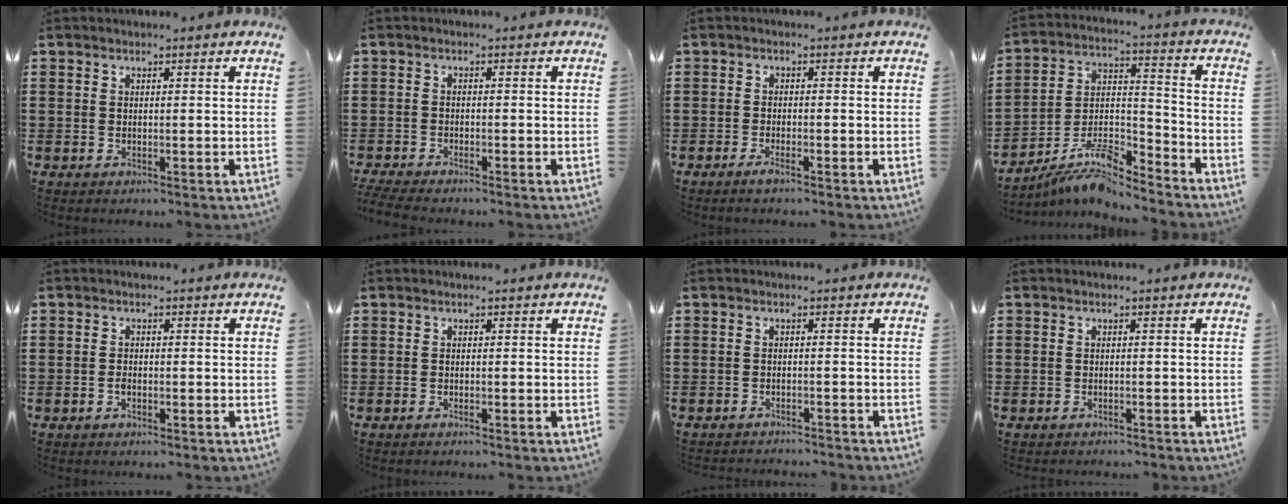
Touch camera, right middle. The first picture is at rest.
{"total": 2.3, "force": [-2.2, 0.0, 0.6], "torque": [-0.026, -0.007, -0.048]}
{"total": 1.7, "force": [-1.1, 0.1, 1.2], "torque": [-0.030, -0.007, -0.022]}
{"total": 9.5, "force": [-8.6, 1.7, 3.8], "torque": [-0.071, 0.016, -0.165]}
{"total": 0.7, "force": [-0.4, 0.1, 0.5], "torque": [-0.014, -0.006, -0.006]}
{"total": 0.6, "force": [-0.5, 0.0, 0.3], "torque": [-0.009, -0.006, -0.007]}
{"total": 1.8, "force": [-1.8, 0.1, -0.1], "torque": [-0.004, 0.001, -0.039]}
{"total": 1.2, "force": [-1.1, 0.4, -0.2], "torque": [0.001, 0.005, -0.026]}